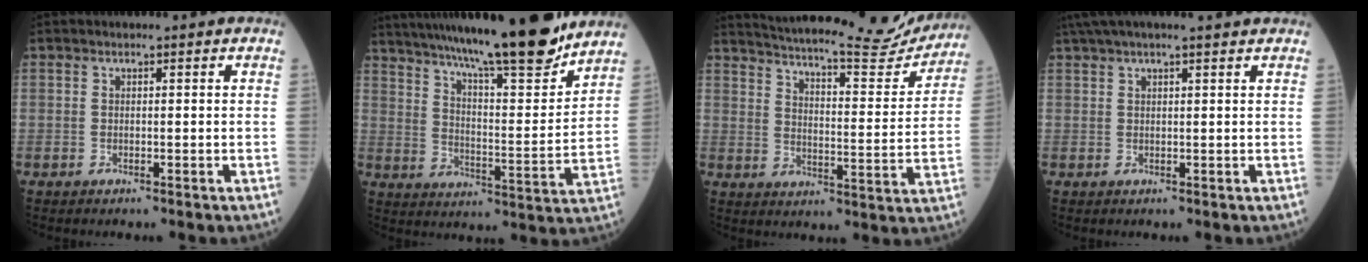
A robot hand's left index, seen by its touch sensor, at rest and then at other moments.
{"total": 21.7, "force": [18.4, 1.3, 11.5], "torque": [-0.188, -0.014, 0.276]}
{"total": 23.4, "force": [21.8, 3.0, 8.1], "torque": [-0.130, -0.050, 0.277]}
{"total": 8.1, "force": [7.0, 0.0, 4.2], "torque": [-0.070, 0.038, 0.094]}